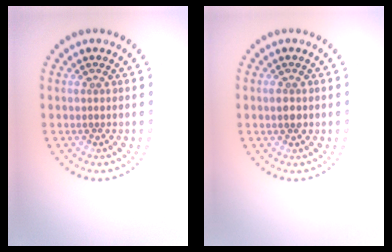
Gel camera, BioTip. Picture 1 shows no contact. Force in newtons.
{"total": 1.0, "press": 0.9, "slide": 0.2}